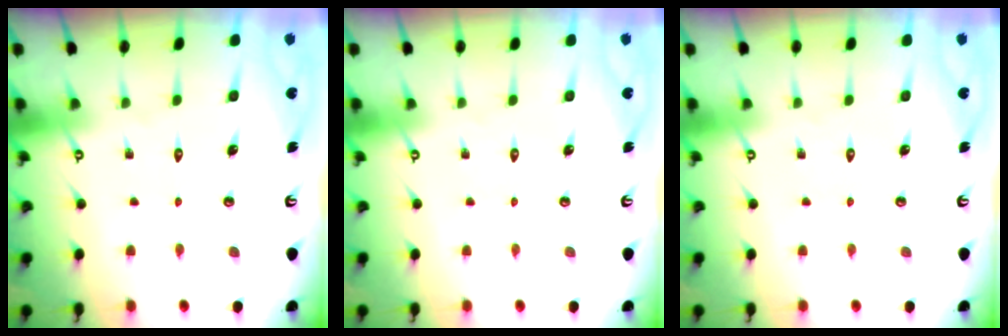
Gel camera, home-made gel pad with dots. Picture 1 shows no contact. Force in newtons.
{"total": 0.0}
{"total": 0.0}